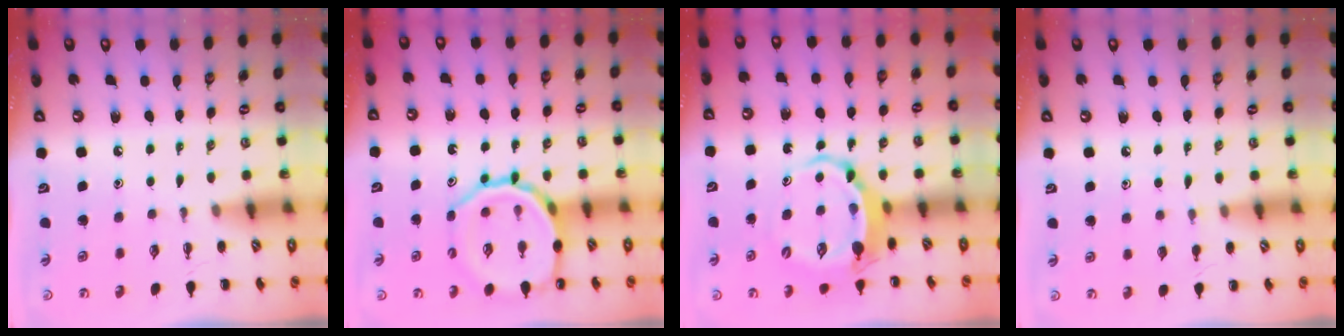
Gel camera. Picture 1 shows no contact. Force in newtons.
{"total": 15.4, "press": 15.2, "slide": 2.4}
{"total": 6.1, "press": 6.0, "slide": 0.9}
{"total": 4.4, "press": 4.1, "slide": 1.4}